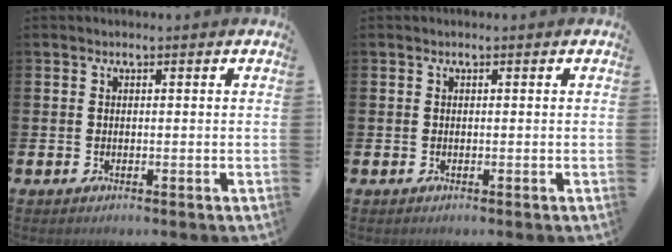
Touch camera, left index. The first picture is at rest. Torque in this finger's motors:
{"motor_torque": [-0.01, 0.00, 0.00, 0.00]}